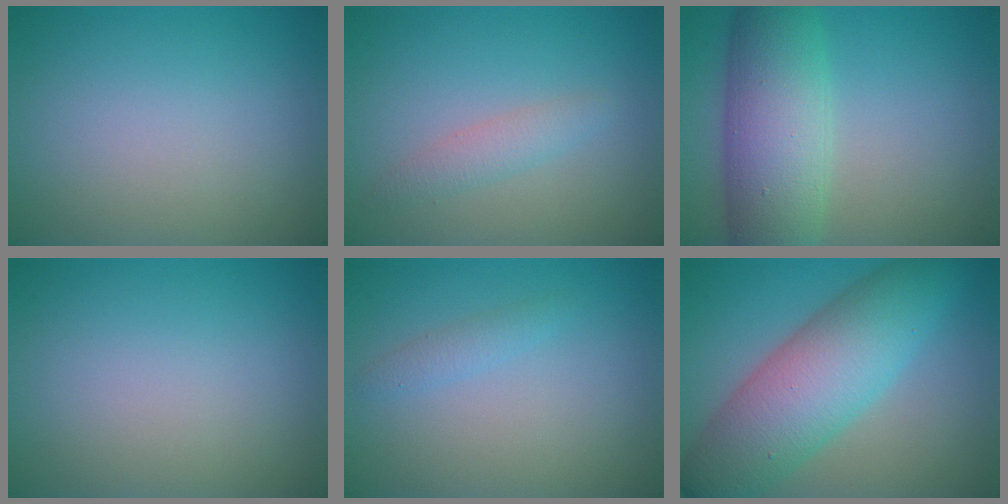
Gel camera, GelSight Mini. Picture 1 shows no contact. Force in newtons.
{"total": 1.7, "press": 1.7, "slide": 0.1}
{"total": 8.4, "press": 8.4, "slide": 0.2}
{"total": 0.0}
{"total": 1.2, "press": 1.2, "slide": 0.1}
{"total": 9.3, "press": 9.3, "slide": 0.1}